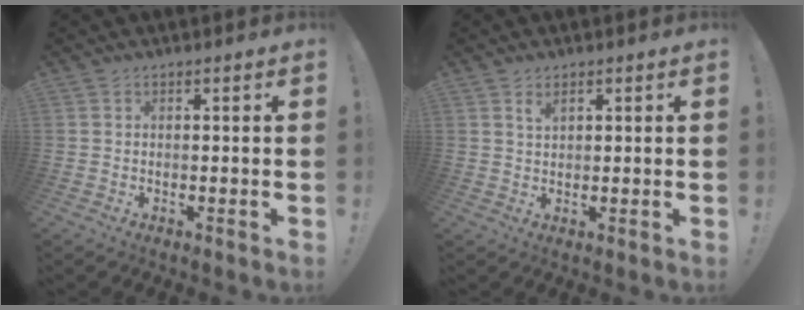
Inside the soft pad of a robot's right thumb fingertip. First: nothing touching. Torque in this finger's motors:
{"motor_torque": [0.09, 0.95, 0.01, 0.06, 0.22]}